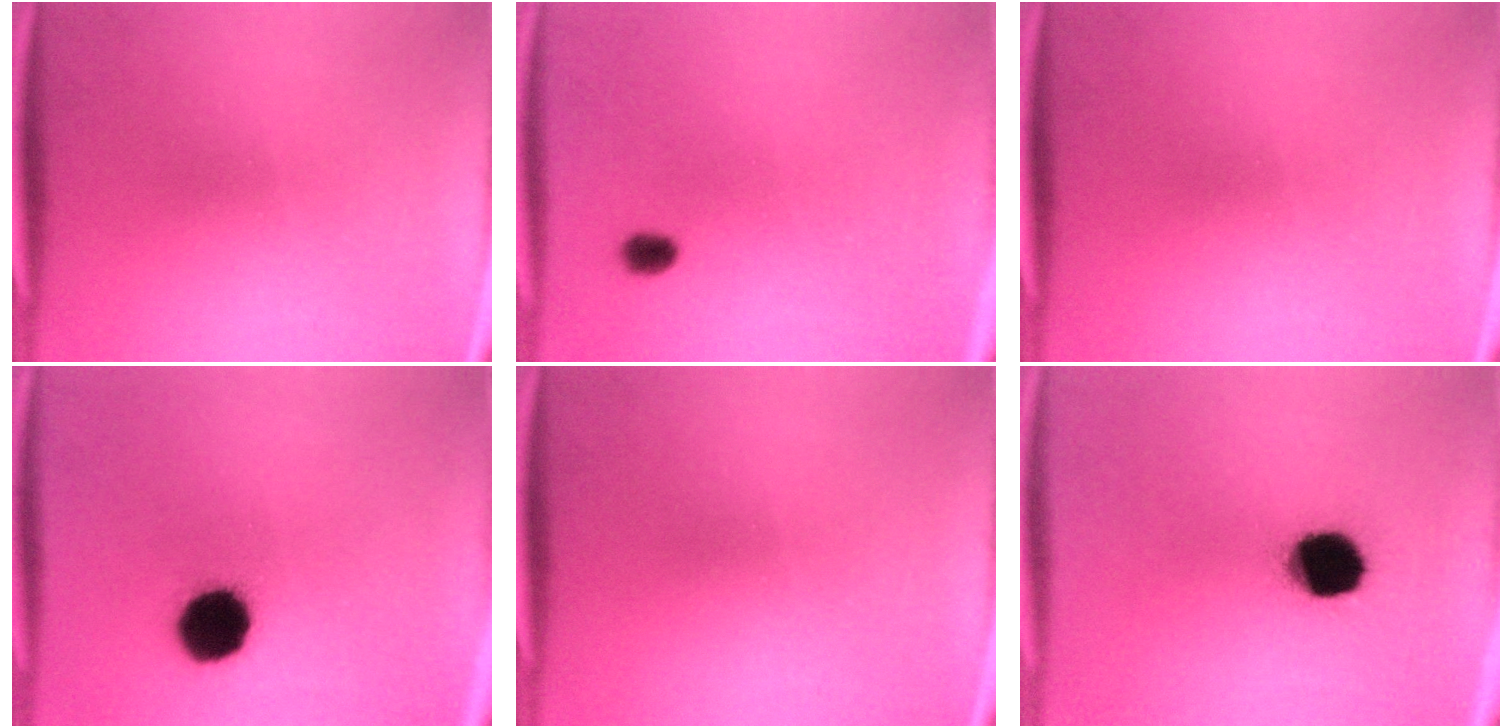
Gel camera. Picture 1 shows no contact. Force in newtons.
{"total": 2.7}
{"total": 0.0}
{"total": 12.1}
{"total": 0.0}
{"total": 12.7}